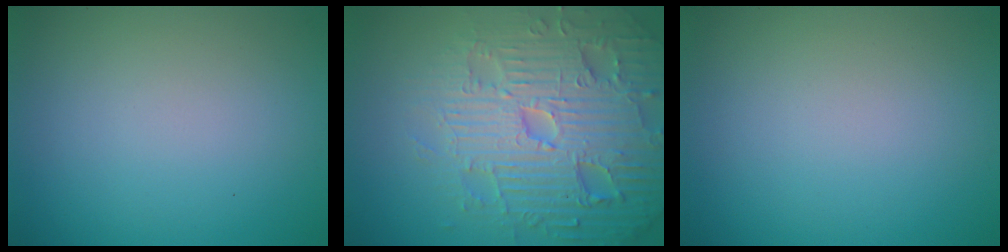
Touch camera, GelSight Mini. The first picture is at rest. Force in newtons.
{"total": 7.8, "press": 7.6, "slide": 1.7}
{"total": 0.0}